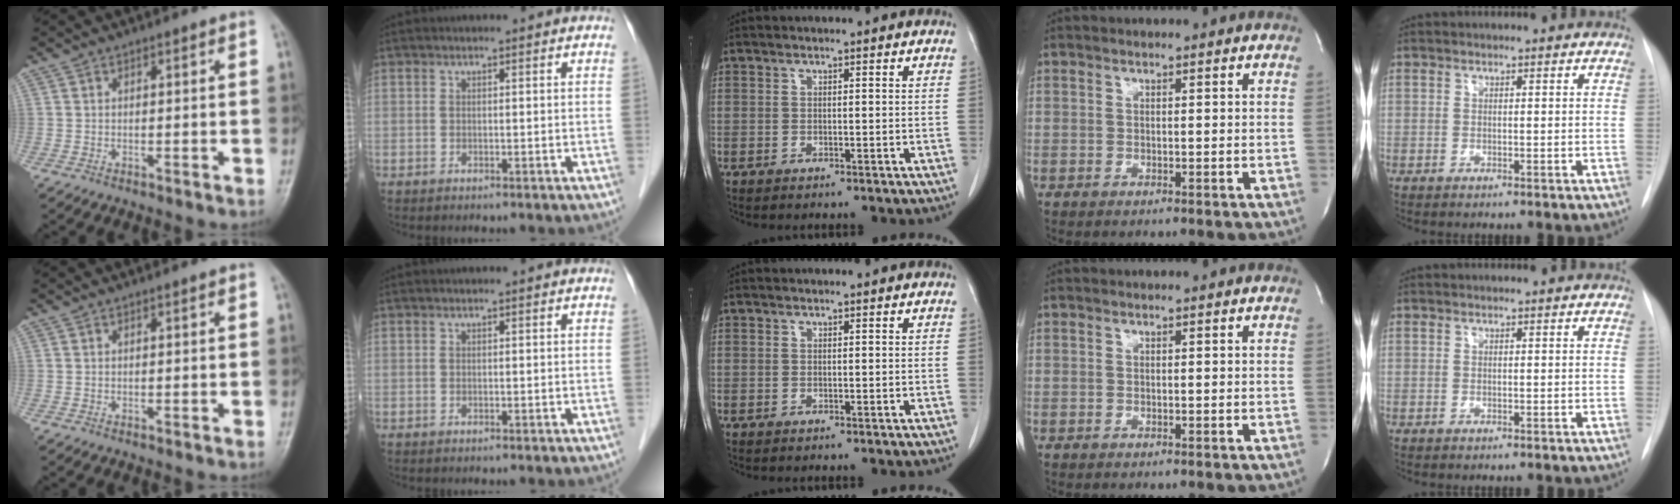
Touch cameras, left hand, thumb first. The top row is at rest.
{}